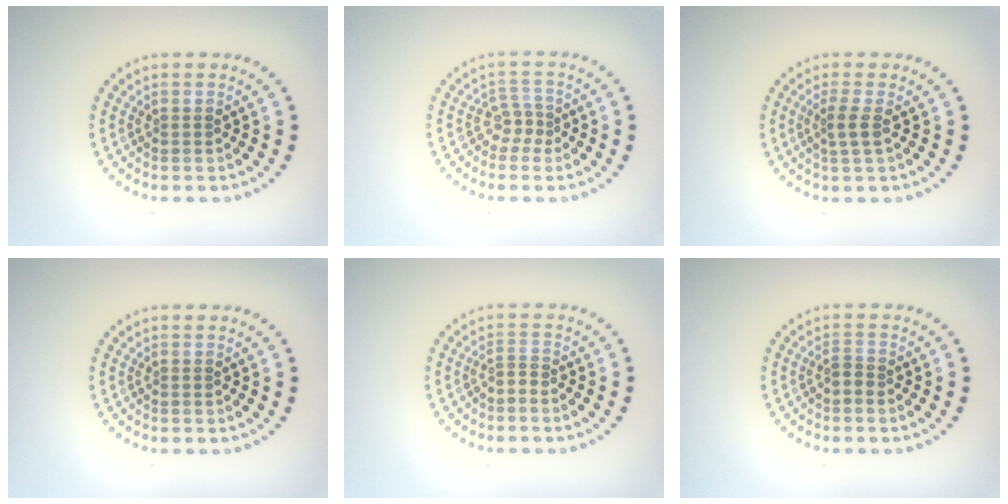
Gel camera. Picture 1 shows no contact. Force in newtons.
{"total": 1.9, "press": 1.4, "slide": 1.3}
{"total": 1.7, "press": 1.4, "slide": 1.0}
{"total": 0.0}
{"total": 0.8, "press": 0.3, "slide": 0.8}
{"total": 1.1, "press": 0.9, "slide": 0.7}